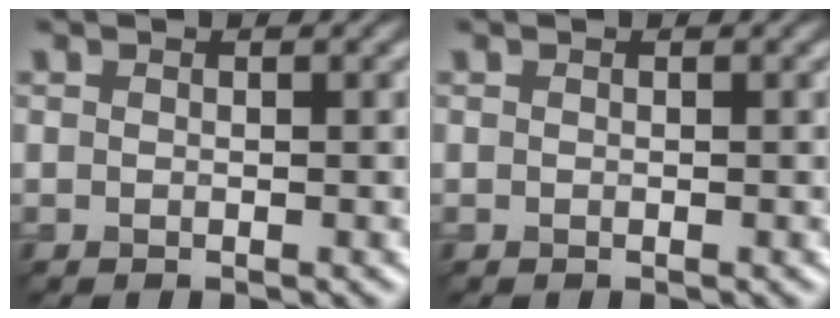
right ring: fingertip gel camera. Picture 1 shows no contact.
{"total": 0.0}